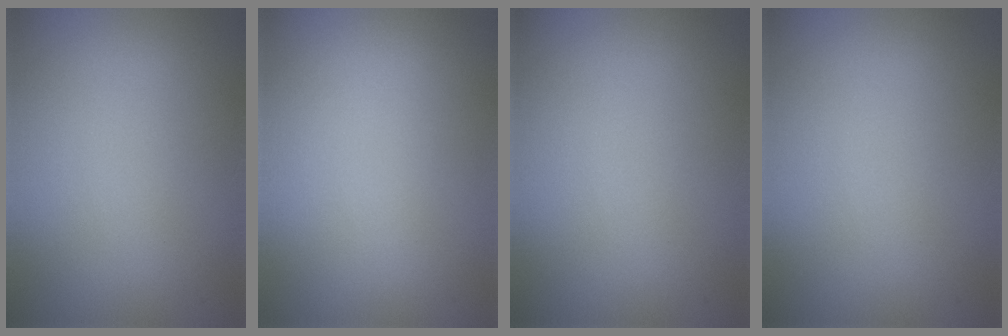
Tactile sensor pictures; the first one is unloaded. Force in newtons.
{"total": 0.0}
{"total": 0.0}
{"total": 0.0}